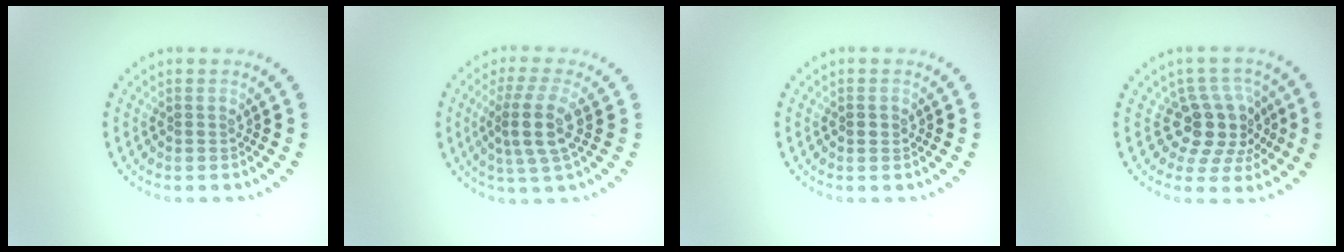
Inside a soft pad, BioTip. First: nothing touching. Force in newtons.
{"total": 4.1, "press": 3.4, "slide": 2.2}
{"total": 1.1, "press": 1.1, "slide": 0.1}
{"total": 4.3, "press": 3.4, "slide": 2.7}